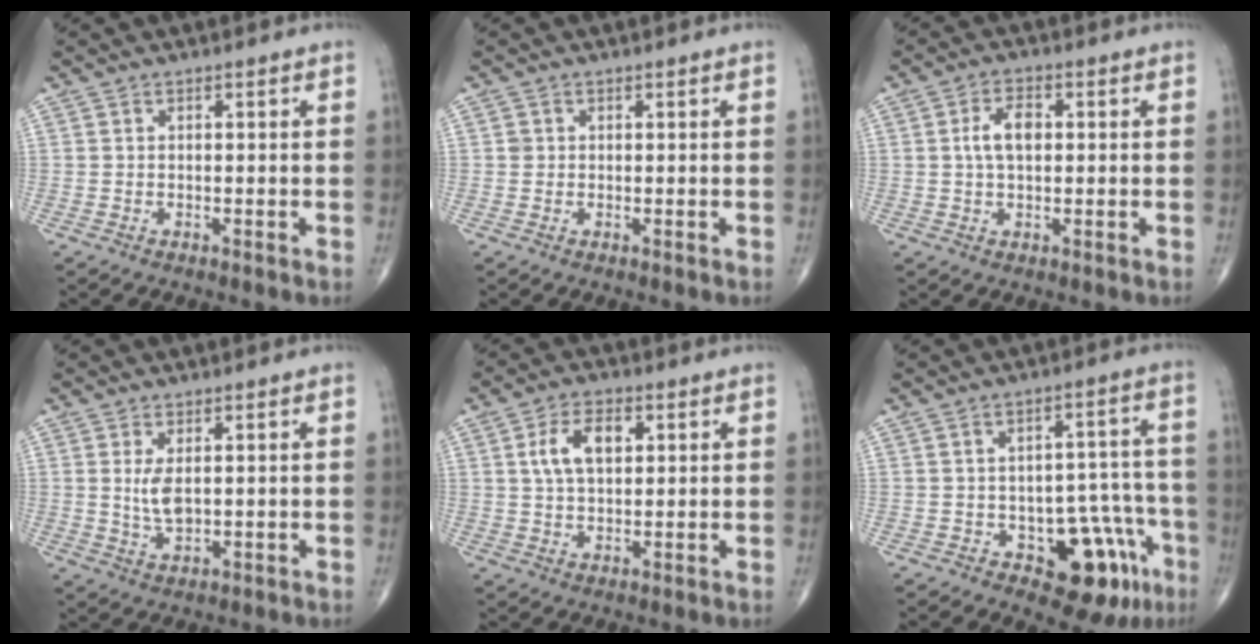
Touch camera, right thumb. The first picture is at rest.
{"total": 0.8, "force": [0.1, 0.8, 0.1], "torque": [0.003, 0.002, 0.003]}
{"total": 5.3, "force": [0.6, 2.9, 4.3], "torque": [-0.082, 0.009, 0.008]}
{"total": 4.4, "force": [0.7, 2.0, 3.8], "torque": [-0.075, -0.011, 0.020]}
{"total": 7.6, "force": [2.0, 4.3, 6.0], "torque": [-0.098, 0.005, 0.037]}
{"total": 13.7, "force": [-6.5, 7.2, 9.7], "torque": [-0.066, 0.047, -0.074]}